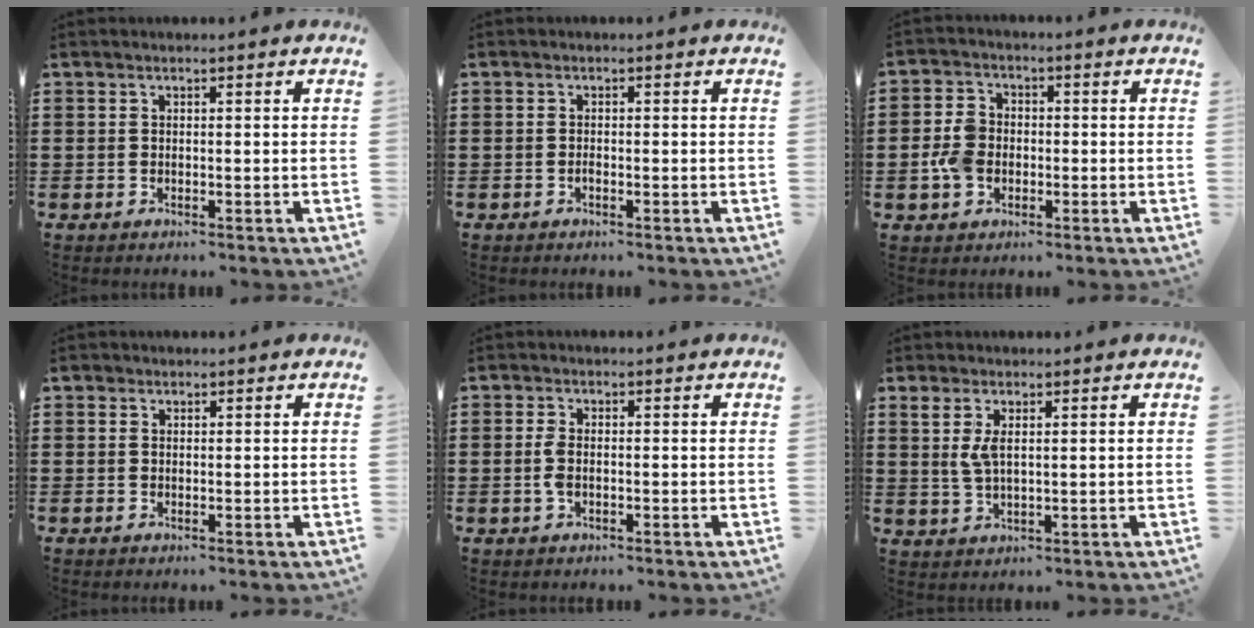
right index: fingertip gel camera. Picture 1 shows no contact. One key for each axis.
{"total": 0.7, "fx": -0.4, "fy": 0.2, "fz": 0.6, "tx": -0.013, "ty": -0.004, "tz": -0.007}
{"total": 5.3, "fx": -1.2, "fy": 4.1, "fz": 3.2, "tx": -0.085, "ty": 0.004, "tz": -0.027}
{"total": 0.6, "fx": 0.2, "fy": 0.5, "fz": 0.0, "tx": 0.000, "ty": 0.005, "tz": 0.004}
{"total": 2.6, "fx": -0.4, "fy": 1.1, "fz": 2.3, "tx": -0.058, "ty": -0.006, "tz": -0.011}
{"total": 3.6, "fx": 1.2, "fy": 1.4, "fz": 3.1, "tx": -0.074, "ty": 0.004, "tz": 0.018}